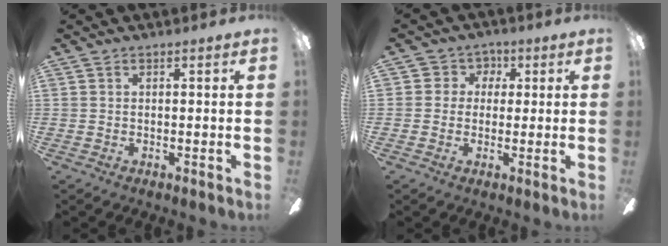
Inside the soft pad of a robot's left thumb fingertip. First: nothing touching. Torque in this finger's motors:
{"motor_torque": [0.33, -0.06, -0.17, 0.11, 0.00]}